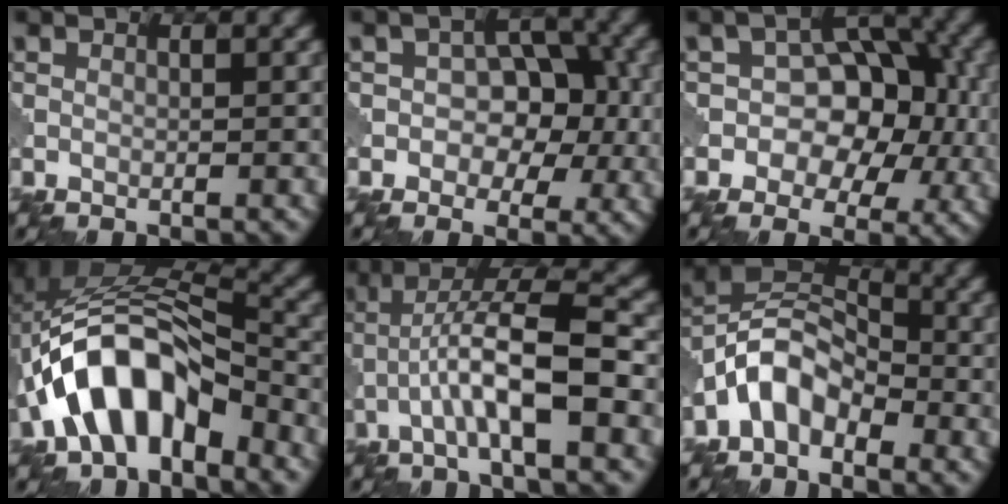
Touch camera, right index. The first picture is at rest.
{"total": 5.6, "force": [-0.4, 3.9, 4.0], "torque": [-0.038, 0.004, -0.013]}
{"total": 8.6, "force": [-0.5, 6.0, 6.2], "torque": [-0.059, 0.010, -0.015]}
{"total": 9.4, "force": [-4.1, 4.8, 7.0], "torque": [-0.129, 0.017, -0.076]}
{"total": 7.1, "force": [-2.0, 1.3, 6.7], "torque": [-0.122, 0.023, -0.040]}
{"total": 5.6, "force": [-2.9, 3.4, 3.4], "torque": [-0.061, 0.014, -0.068]}